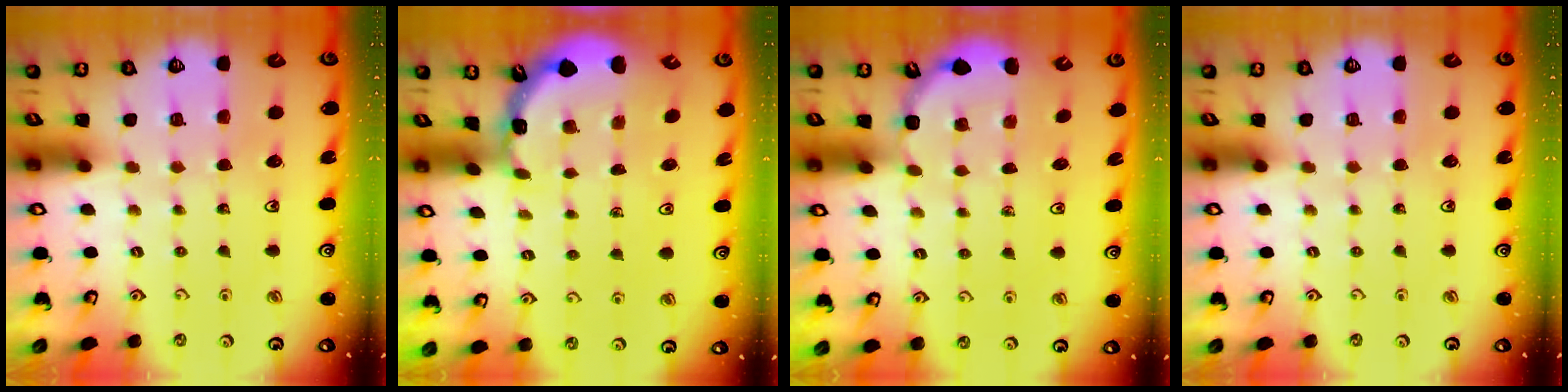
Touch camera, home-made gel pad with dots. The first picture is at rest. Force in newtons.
{"total": 2.0, "press": 2.0, "slide": 0.1}
{"total": 2.8, "press": 1.8, "slide": 2.1}
{"total": 0.0}